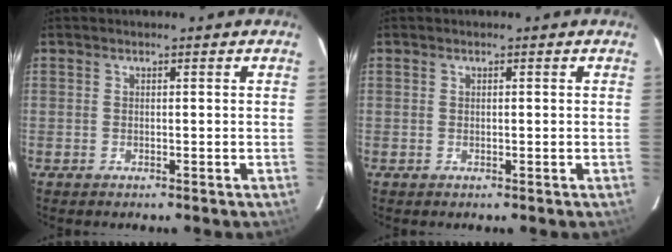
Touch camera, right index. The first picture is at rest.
{"total": 0.0}